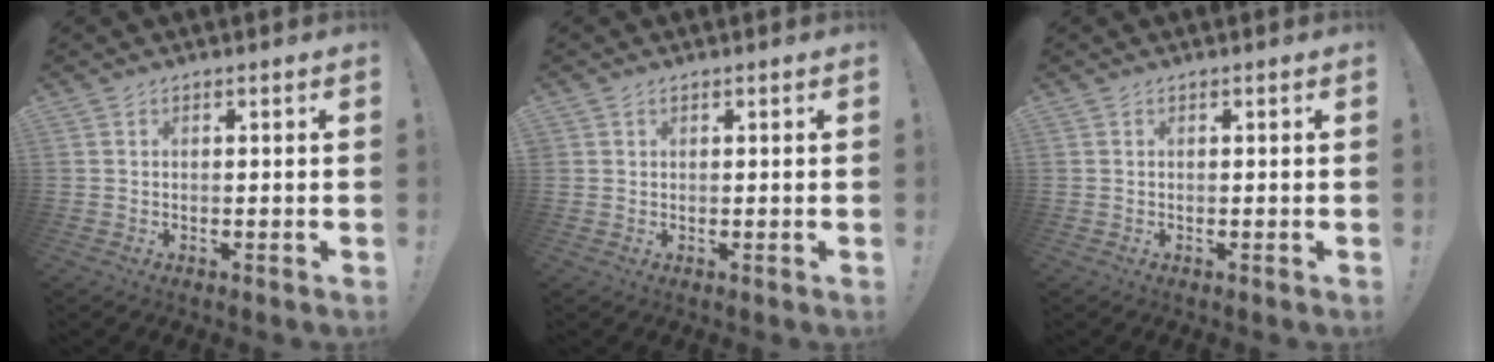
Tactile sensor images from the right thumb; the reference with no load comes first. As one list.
[{"total": 0.6, "force": [0.4, 0.4, 0.0], "torque": [0.008, -0.003, 0.007]}, {"total": 0.0}]